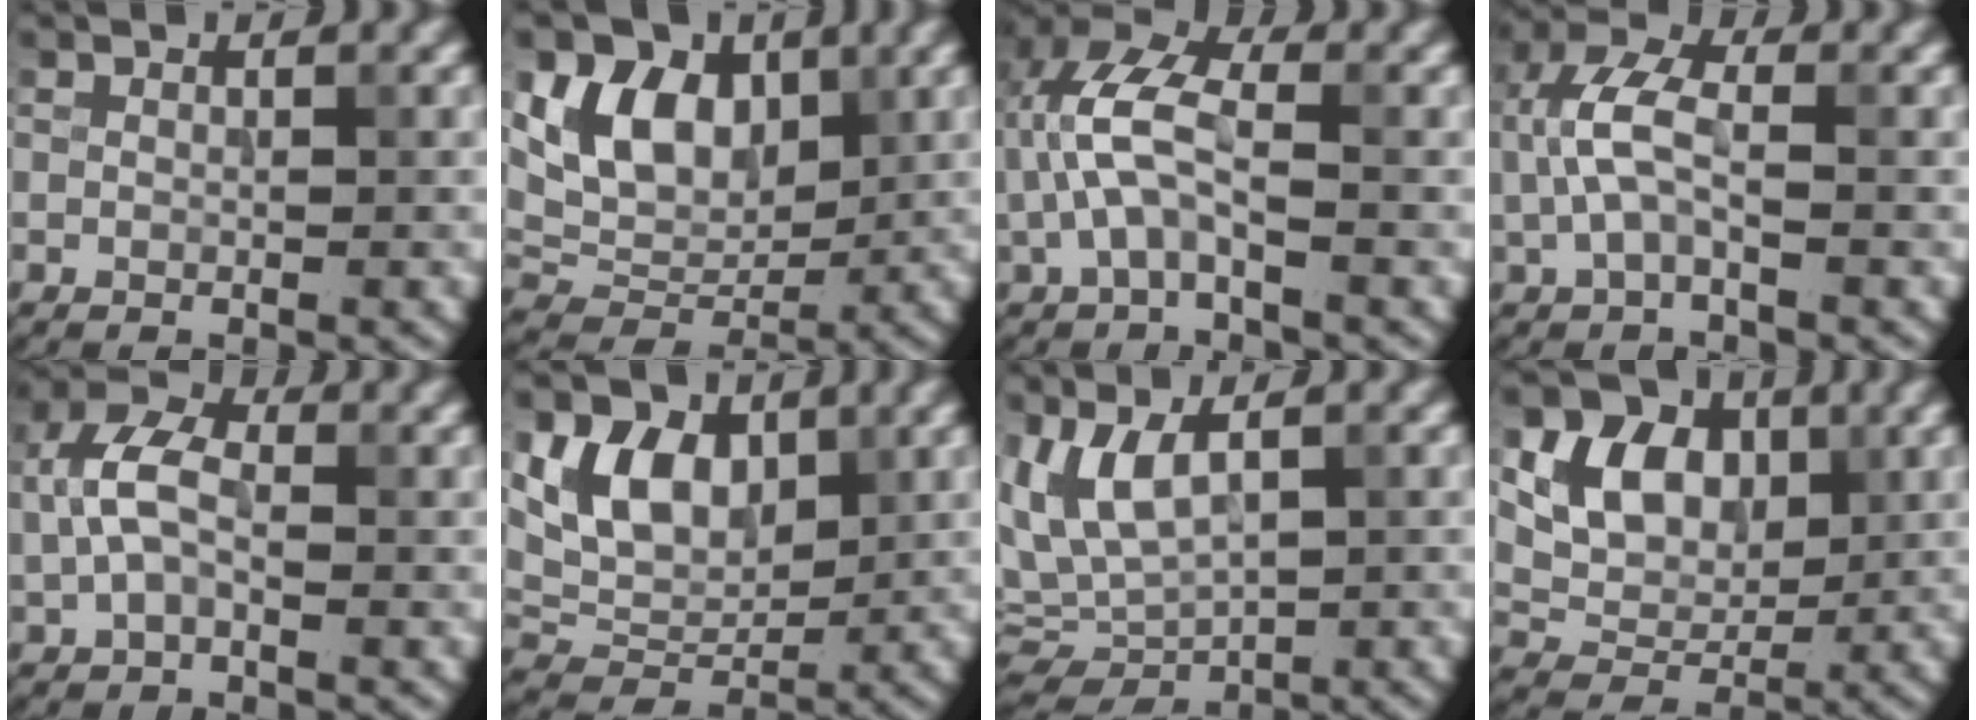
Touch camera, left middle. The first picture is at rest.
{"total": 7.4, "force": [2.6, 5.2, 4.7], "torque": [-0.084, -0.003, 0.042]}
{"total": 5.9, "force": [-0.6, 2.8, 5.2], "torque": [-0.125, 0.020, -0.020]}
{"total": 4.5, "force": [-0.2, 2.1, 4.0], "torque": [-0.091, 0.018, -0.011]}
{"total": 4.8, "force": [0.1, 2.9, 3.8], "torque": [-0.083, 0.014, -0.008]}
{"total": 6.7, "force": [2.3, 4.5, 4.3], "torque": [-0.079, -0.003, 0.039]}
{"total": 6.9, "force": [1.4, 3.8, 5.6], "torque": [-0.122, -0.003, 0.029]}
{"total": 8.3, "force": [3.0, 6.3, 4.6], "torque": [-0.097, 0.003, 0.057]}